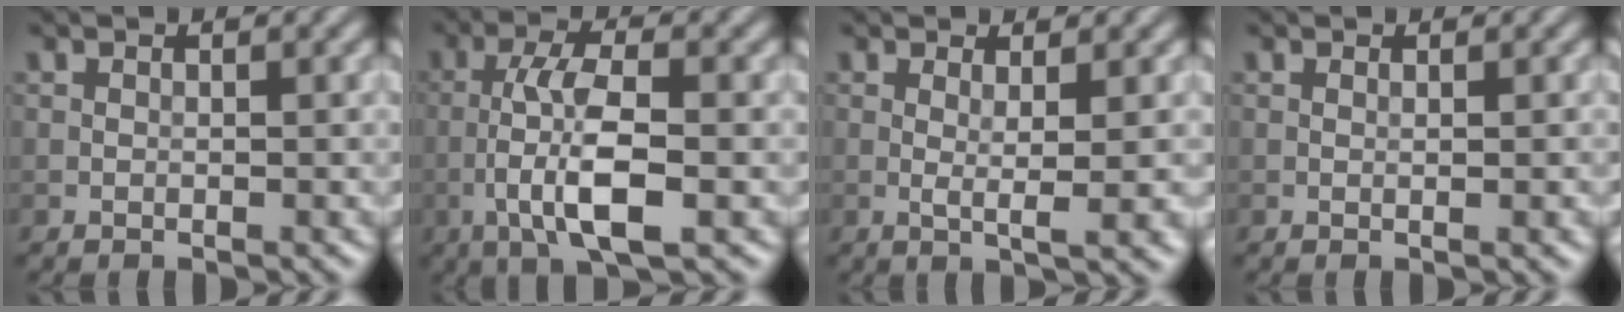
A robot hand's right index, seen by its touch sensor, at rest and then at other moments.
{"total": 6.8, "force": [-2.1, 1.8, 6.2], "torque": [-0.113, 0.008, -0.043]}
{"total": 2.8, "force": [0.5, 0.4, 2.7], "torque": [-0.046, -0.008, 0.010]}
{"total": 0.8, "force": [0.1, 0.2, 0.8], "torque": [-0.009, 0.002, 0.000]}